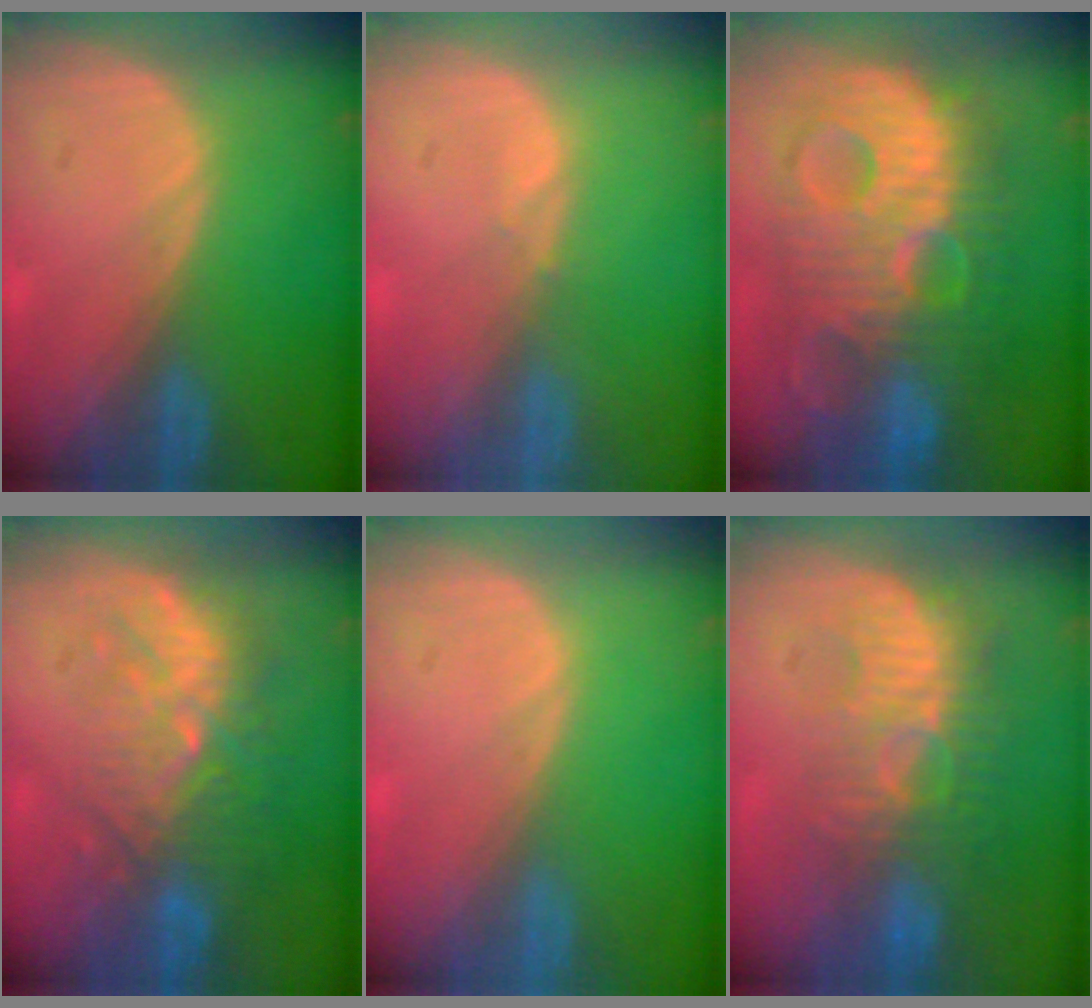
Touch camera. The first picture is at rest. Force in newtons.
{"total": 0.5, "press": 0.5, "slide": 0.2}
{"total": 13.7, "press": 13.7, "slide": 1.2}
{"total": 9.7, "press": 9.1, "slide": 3.2}
{"total": 0.0}
{"total": 9.1, "press": 8.7, "slide": 2.7}